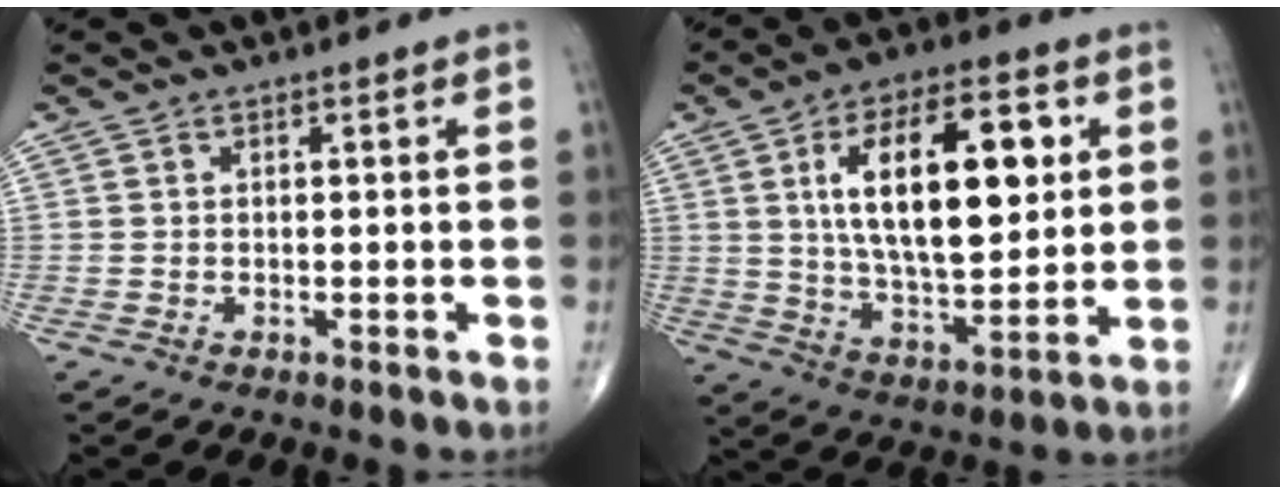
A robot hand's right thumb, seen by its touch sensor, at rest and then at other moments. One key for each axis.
{"total": 20.6, "fx": 4.9, "fy": 9.4, "fz": 17.7, "tx": -0.266, "ty": -0.008, "tz": 0.082}